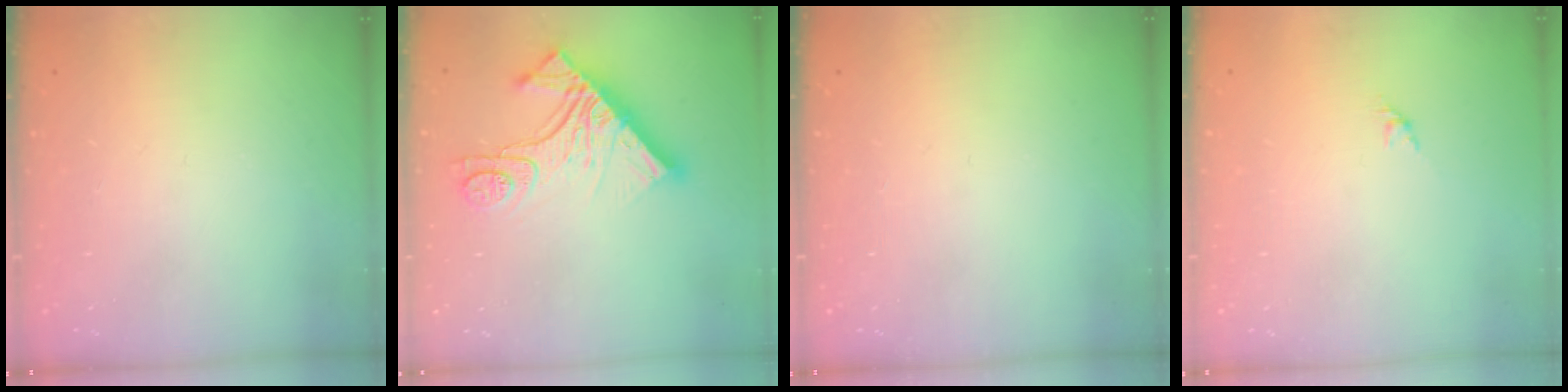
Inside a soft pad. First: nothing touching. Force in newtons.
{"total": 16.4, "press": 16.3, "slide": 1.6}
{"total": 0.0}
{"total": 1.6, "press": 1.5, "slide": 0.7}